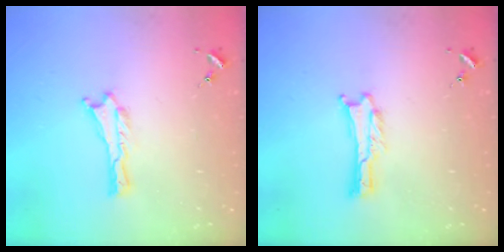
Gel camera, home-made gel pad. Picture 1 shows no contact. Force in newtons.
{"total": 0.0}